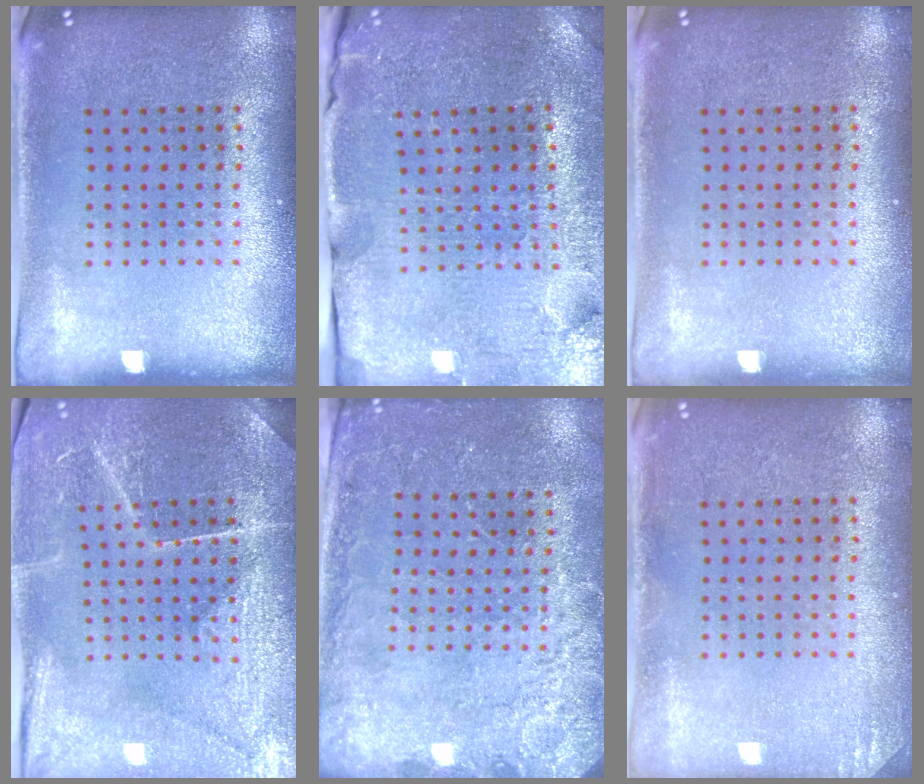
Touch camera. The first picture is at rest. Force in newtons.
{"total": 3.6, "press": 3.6, "slide": 0.4}
{"total": 0.0}
{"total": 4.1, "press": 3.9, "slide": 1.3}
{"total": 2.5, "press": 2.5, "slide": 0.5}
{"total": 1.3, "press": 1.3, "slide": 0.1}